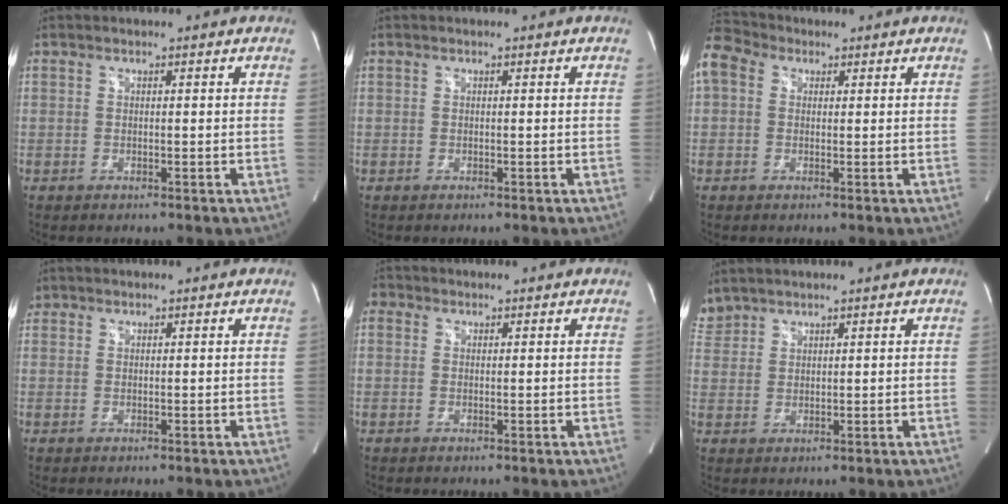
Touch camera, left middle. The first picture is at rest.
{"total": 0.0}
{"total": 7.4, "force": [3.2, 5.5, 3.8], "torque": [-0.100, 0.048, 0.063]}
{"total": 0.7, "force": [0.5, 0.5, -0.2], "torque": [0.012, 0.003, 0.008]}
{"total": 1.4, "force": [0.6, 1.3, 0.3], "torque": [0.000, 0.006, 0.007]}
{"total": 3.4, "force": [3.2, 1.0, 0.0], "torque": [-0.009, 0.019, 0.070]}